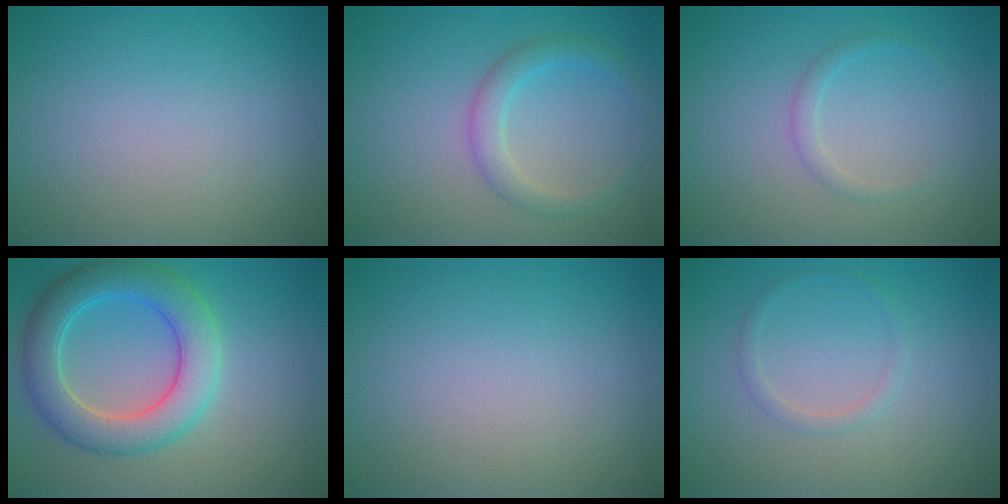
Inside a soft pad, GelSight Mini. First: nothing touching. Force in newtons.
{"total": 2.4, "press": 2.4, "slide": 0.2}
{"total": 1.1, "press": 1.1, "slide": 0.1}
{"total": 6.3, "press": 6.3, "slide": 0.4}
{"total": 0.0}
{"total": 1.0, "press": 1.0, "slide": 0.1}